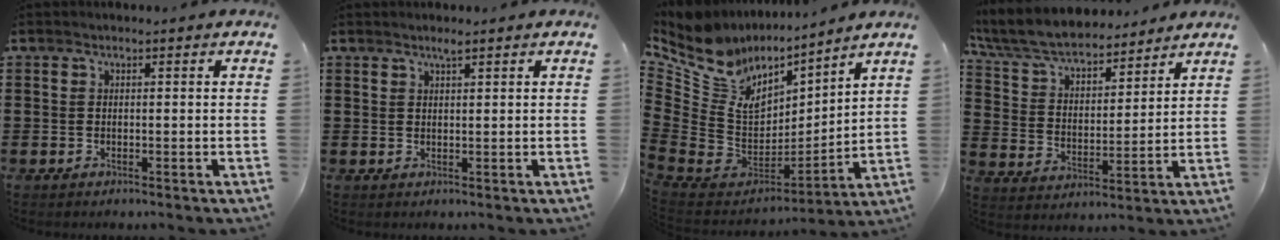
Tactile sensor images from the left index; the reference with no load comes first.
{"total": 1.4, "force": [1.1, 0.1, 0.8], "torque": [-0.016, 0.000, 0.020]}
{"total": 9.0, "force": [5.8, 6.2, 3.1], "torque": [-0.120, -0.059, 0.103]}
{"total": 7.6, "force": [7.0, 1.5, 2.6], "torque": [-0.081, -0.038, 0.121]}